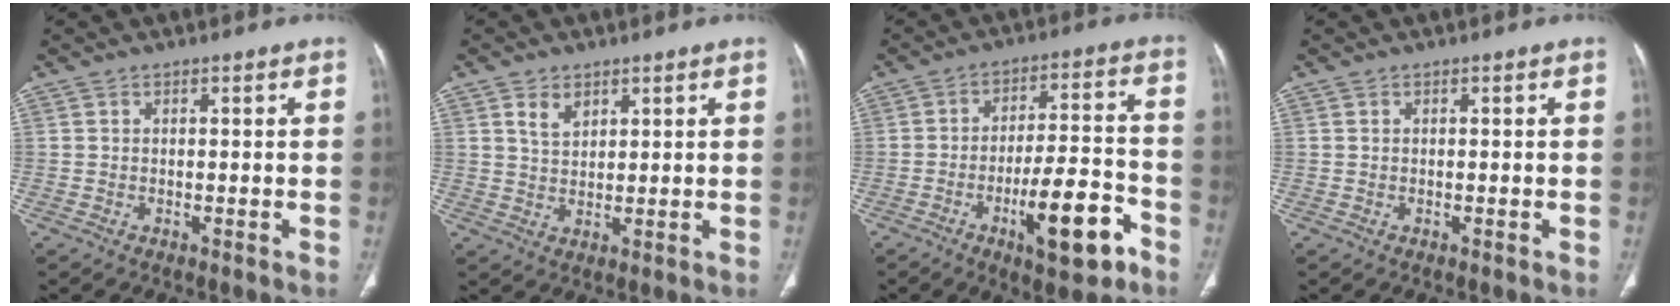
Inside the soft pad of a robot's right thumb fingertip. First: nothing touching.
{"total": 4.1, "force": [2.3, 2.6, 2.2], "torque": [-0.029, -0.016, 0.048]}
{"total": 14.0, "force": [-6.7, 4.5, 11.4], "torque": [-0.165, 0.040, -0.098]}
{"total": 0.0}